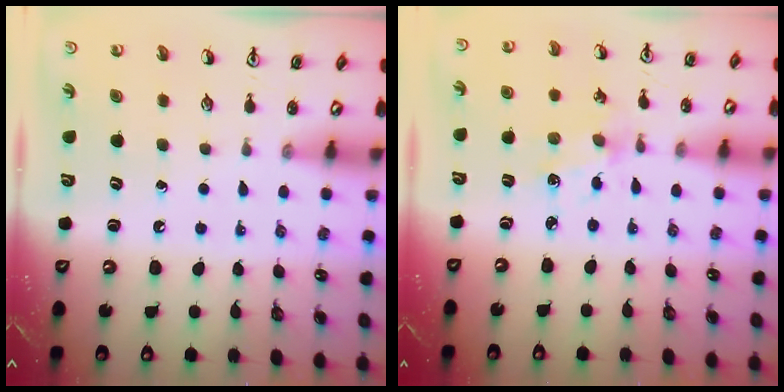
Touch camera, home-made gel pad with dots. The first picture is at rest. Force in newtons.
{"total": 2.5, "press": 2.5, "slide": 0.4}